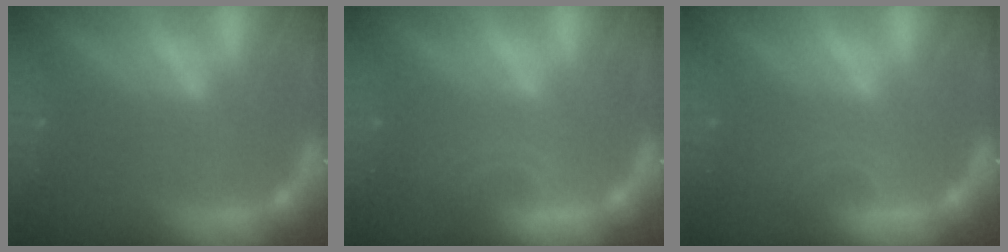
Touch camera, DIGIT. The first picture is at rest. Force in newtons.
{"total": 2.9}
{"total": 2.4}